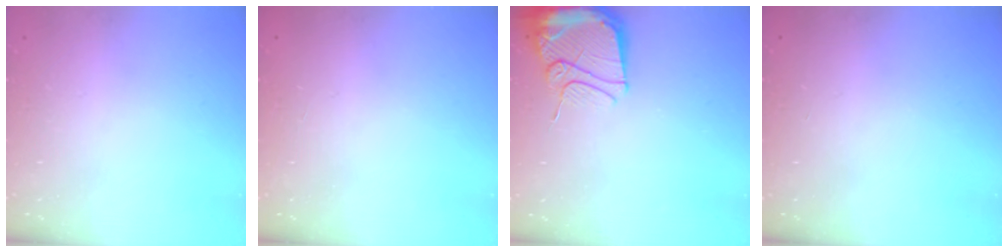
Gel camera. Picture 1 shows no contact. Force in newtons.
{"total": 0.9, "press": 0.0, "slide": 0.9}
{"total": 13.3, "press": 13.2, "slide": 1.4}
{"total": 0.0}